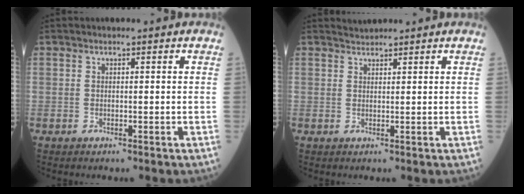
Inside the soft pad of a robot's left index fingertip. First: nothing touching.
{"total": 1.2, "force": [1.2, -0.2, -0.3], "torque": [0.000, 0.005, 0.025]}